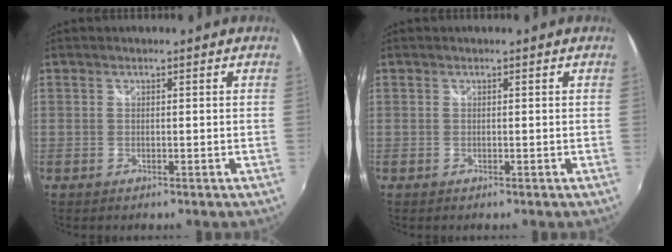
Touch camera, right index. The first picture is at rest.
{"total": 0.0}